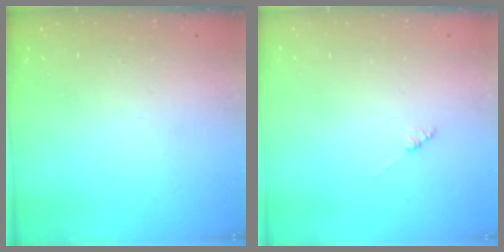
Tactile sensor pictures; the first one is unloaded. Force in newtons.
{"total": 0.9, "press": 0.8, "slide": 0.2}